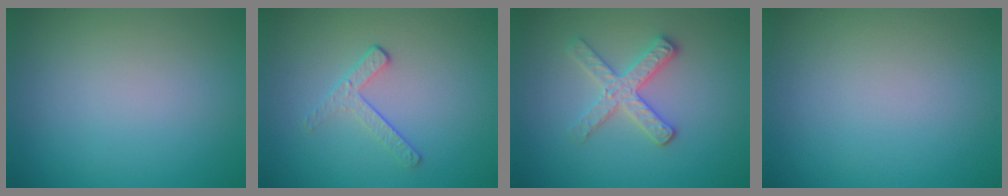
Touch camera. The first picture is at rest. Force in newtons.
{"total": 1.8, "press": 1.1, "slide": 1.4}
{"total": 3.0, "press": 2.8, "slide": 1.0}
{"total": 0.0}